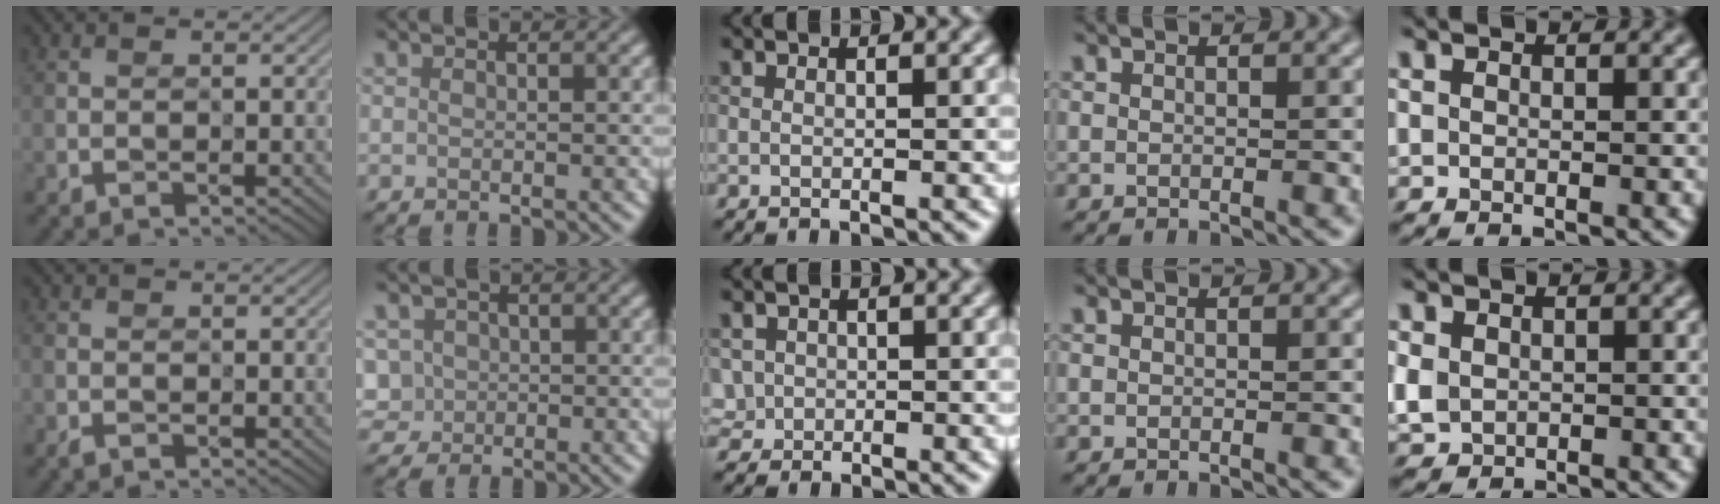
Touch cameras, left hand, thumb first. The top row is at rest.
{"thumb": {"total": 0.9, "force": [-0.6, 0.5, 0.4], "torque": [-0.011, -0.001, -0.015]}, "index": {"total": 4.5, "force": [0.2, 4.2, 1.7], "torque": [-0.047, 0.018, -0.001]}, "middle": {"total": 1.0, "force": [0.1, 1.0, -0.1], "torque": [-0.003, -0.002, 0.009]}, "little": {"total": 2.7, "force": [-0.4, 2.0, 1.8], "torque": [-0.049, -0.002, -0.009]}}